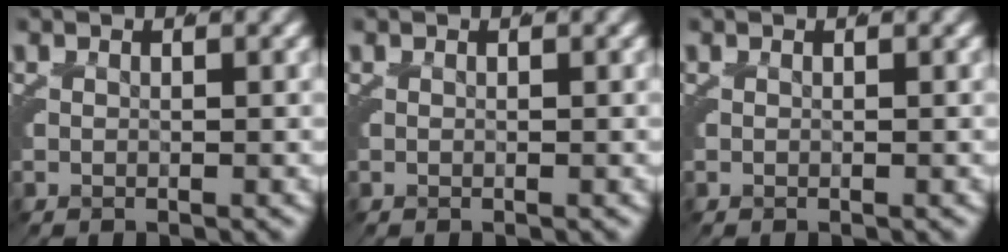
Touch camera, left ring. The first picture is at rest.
{"total": 0.0}
{"total": 0.0}